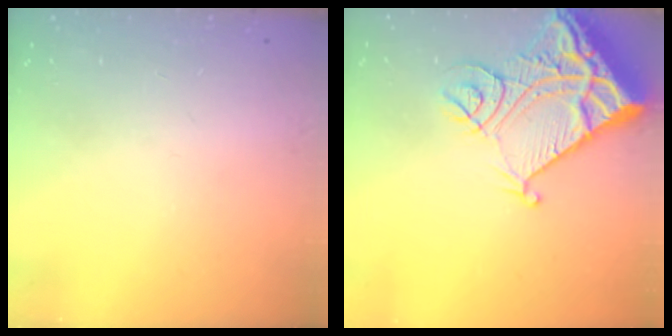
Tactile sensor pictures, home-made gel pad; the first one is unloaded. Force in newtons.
{"total": 16.1, "press": 16.0, "slide": 2.0}